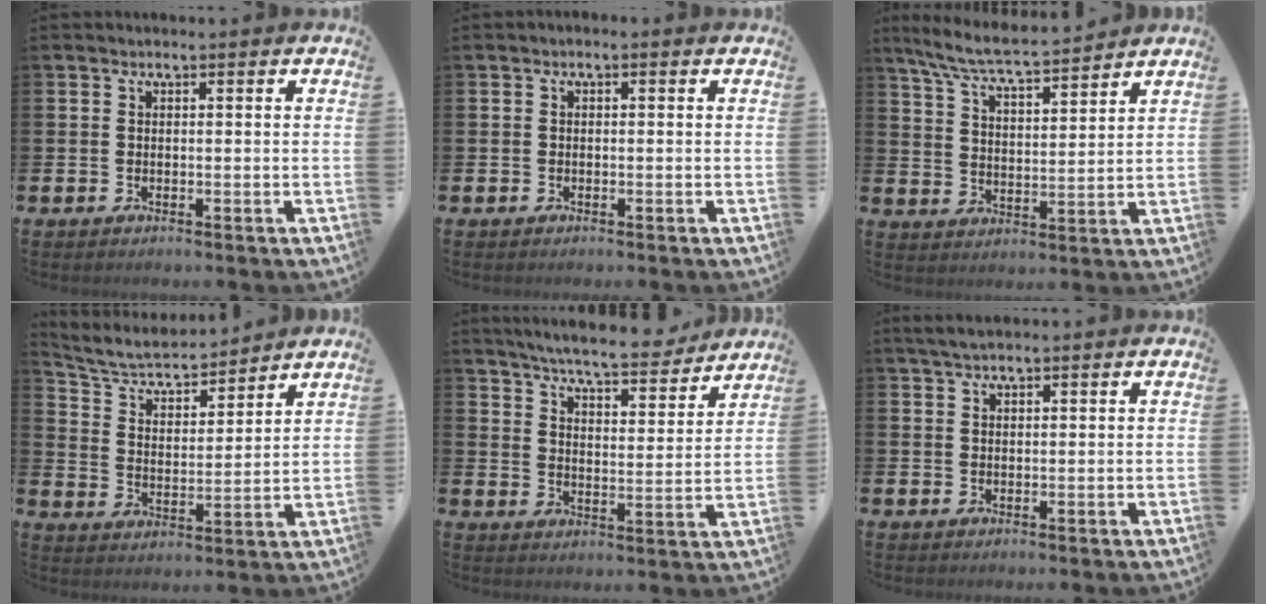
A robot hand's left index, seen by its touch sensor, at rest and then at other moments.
{"total": 0.5, "force": [-0.4, 0.2, 0.2], "torque": [-0.004, -0.001, -0.009]}
{"total": 7.2, "force": [6.8, 0.3, 2.2], "torque": [-0.073, -0.040, 0.121]}
{"total": 5.8, "force": [5.4, 1.5, 1.5], "torque": [-0.064, -0.038, 0.089]}
{"total": 7.2, "force": [6.8, 0.5, 2.3], "torque": [-0.057, -0.047, 0.115]}
{"total": 2.1, "force": [1.7, 0.5, 1.2], "torque": [-0.024, 0.005, 0.030]}